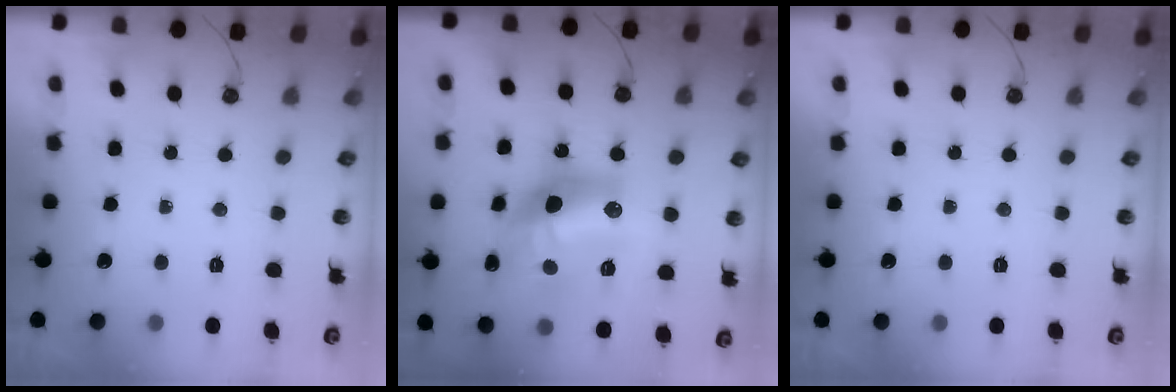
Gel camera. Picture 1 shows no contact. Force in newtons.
{"total": 18.7, "press": 18.6, "slide": 1.2}
{"total": 0.0}